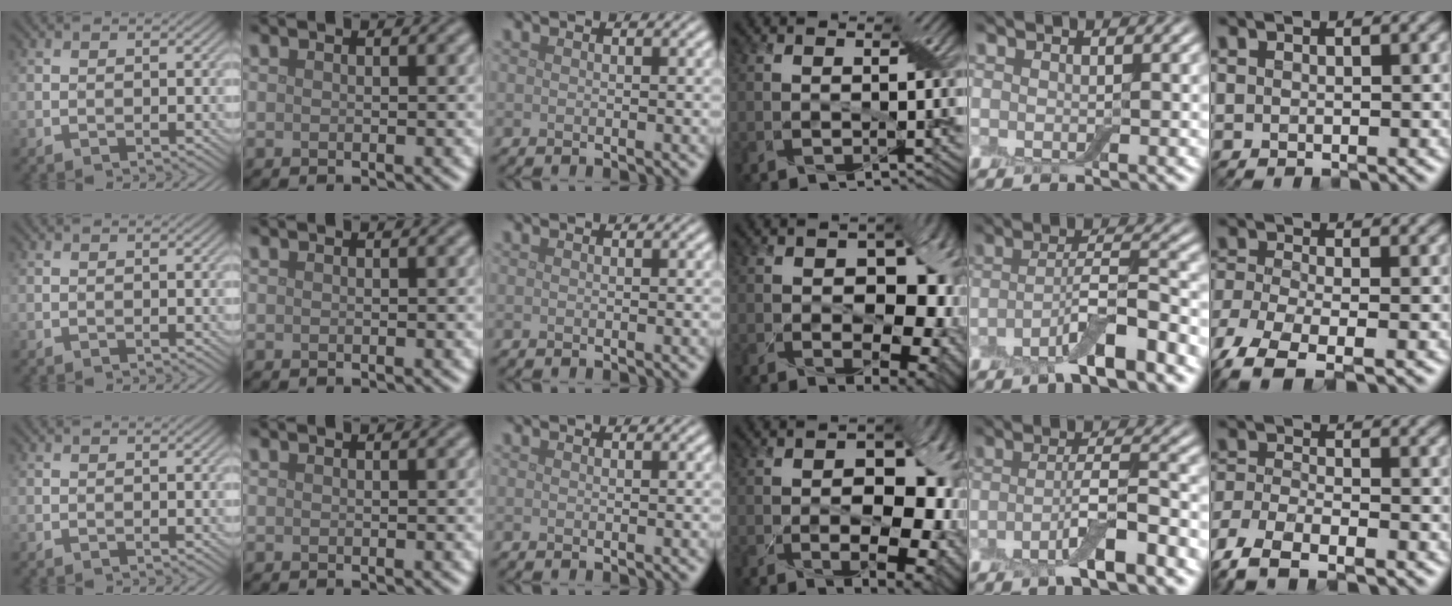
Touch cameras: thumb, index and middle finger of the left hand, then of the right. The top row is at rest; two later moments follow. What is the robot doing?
{"motion": "peel", "object": "adhesive wrap"}